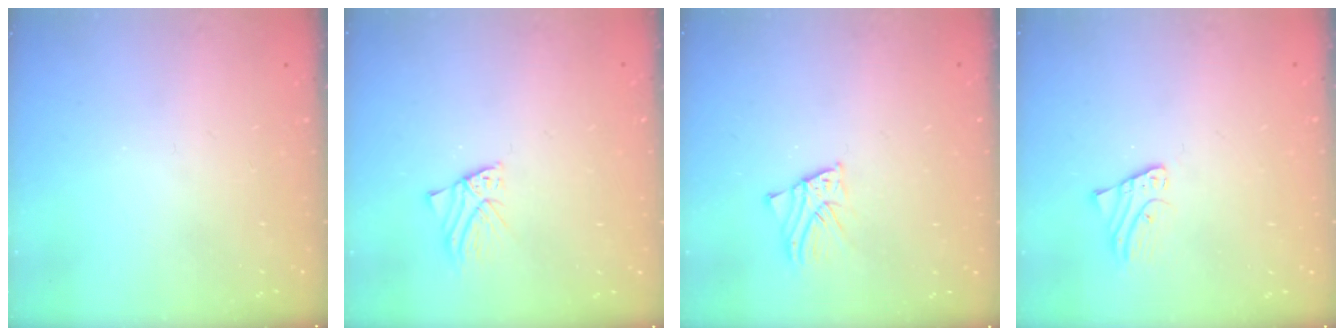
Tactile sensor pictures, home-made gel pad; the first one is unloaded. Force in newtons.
{"total": 1.7, "press": 1.7, "slide": 0.2}
{"total": 2.6, "press": 2.6, "slide": 0.1}
{"total": 1.3, "press": 1.3, "slide": 0.1}